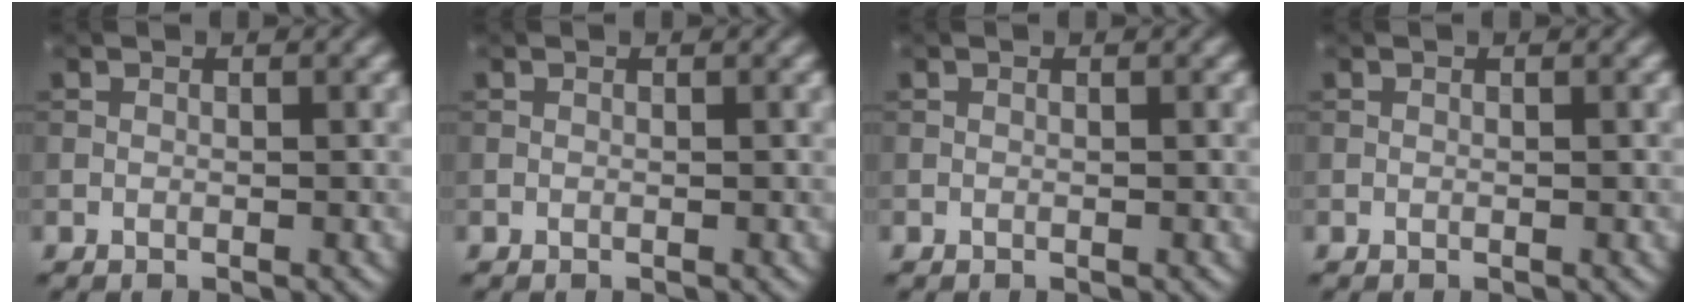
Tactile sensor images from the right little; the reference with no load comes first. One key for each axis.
{"total": 0.0}
{"total": 0.0}
{"total": 0.0}